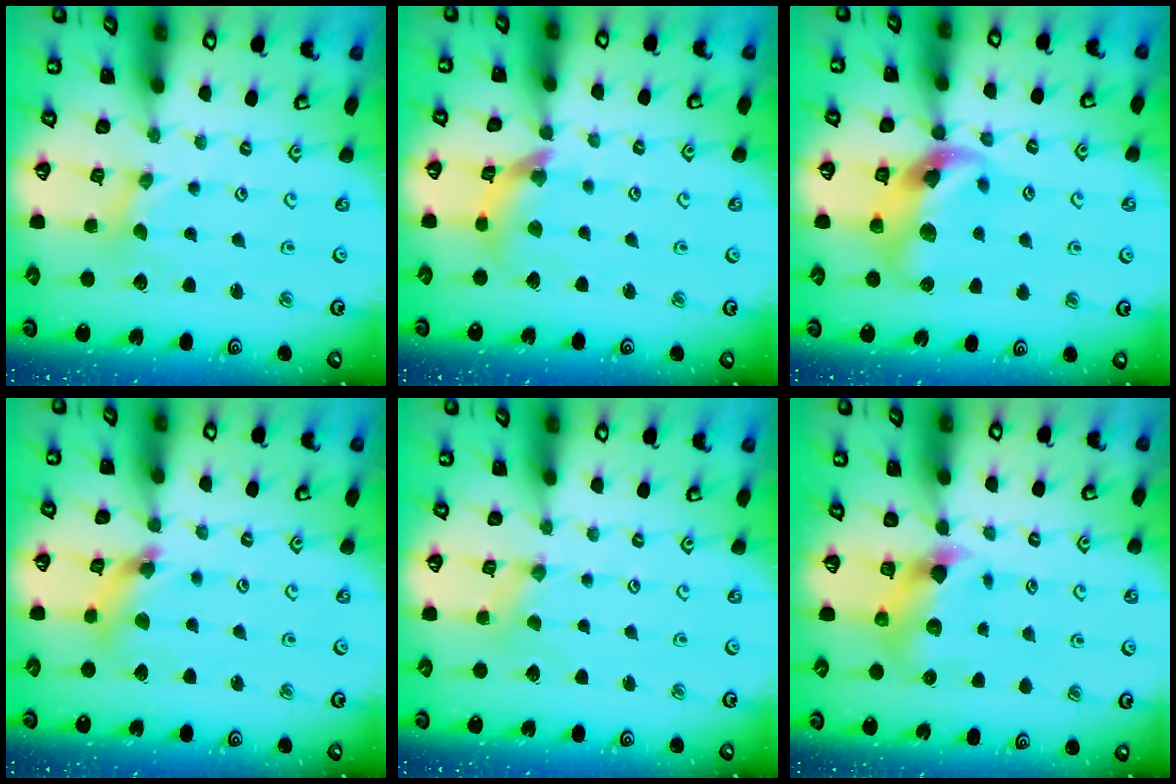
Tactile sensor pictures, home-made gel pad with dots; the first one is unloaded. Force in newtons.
{"total": 10.1, "press": 10.1, "slide": 1.2}
{"total": 11.8, "press": 11.7, "slide": 1.6}
{"total": 7.1, "press": 7.1, "slide": 0.7}
{"total": 0.0}
{"total": 5.3, "press": 5.3, "slide": 0.5}